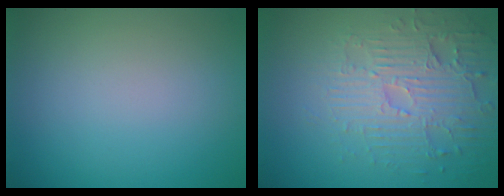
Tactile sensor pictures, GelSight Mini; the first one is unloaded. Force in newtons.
{"total": 4.4, "press": 4.0, "slide": 1.7}